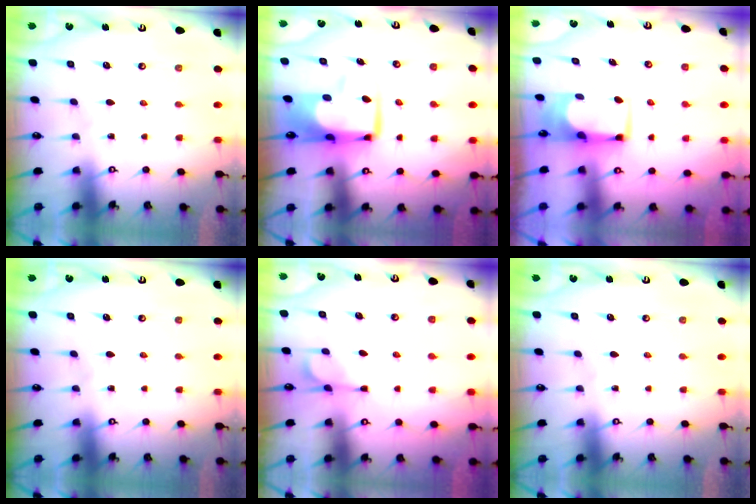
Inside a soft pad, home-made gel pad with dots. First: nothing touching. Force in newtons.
{"total": 7.9, "press": 7.8, "slide": 1.3}
{"total": 2.5, "press": 2.5, "slide": 0.1}
{"total": 0.0}
{"total": 1.9, "press": 1.6, "slide": 1.1}
{"total": 0.0}